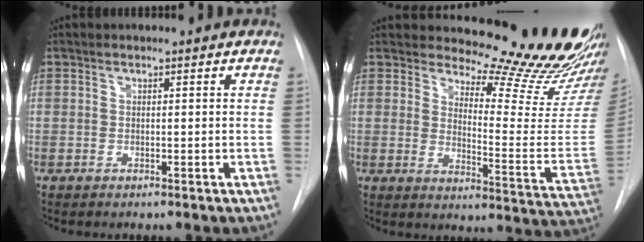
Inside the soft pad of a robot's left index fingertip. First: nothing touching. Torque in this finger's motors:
{"motor_torque": [1.08, -1.06, 0.20, -0.04]}